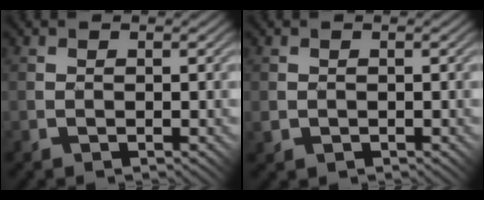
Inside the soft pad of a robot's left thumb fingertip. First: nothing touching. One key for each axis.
{"total": 1.0, "fx": -0.2, "fy": 0.9, "fz": 0.3, "tx": -0.010, "ty": -0.005, "tz": -0.003}